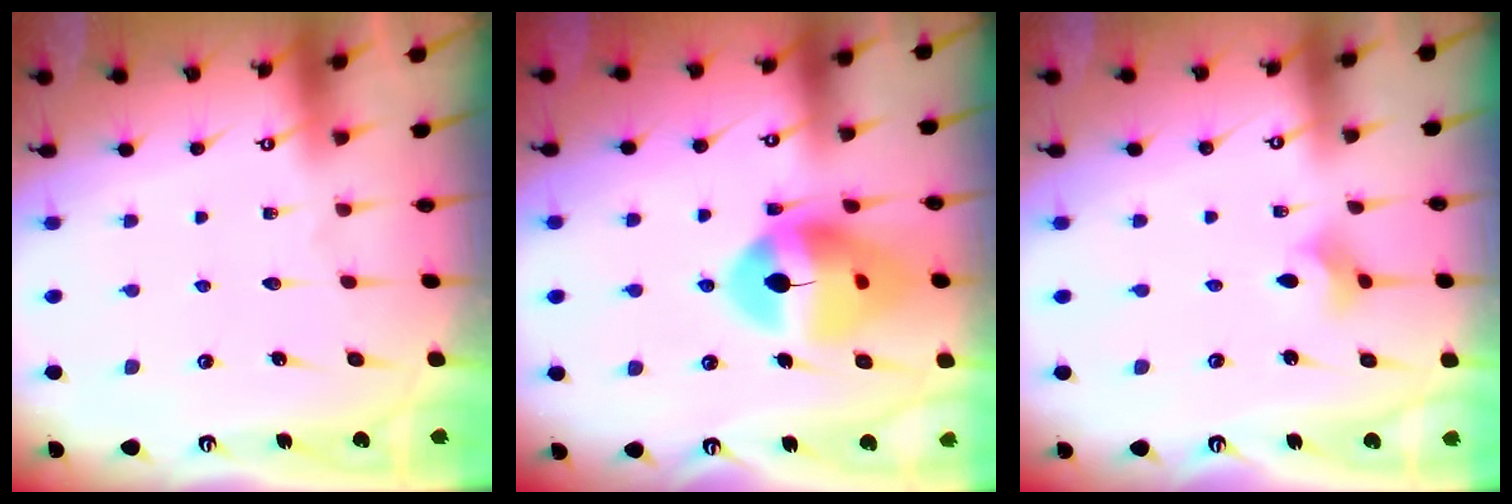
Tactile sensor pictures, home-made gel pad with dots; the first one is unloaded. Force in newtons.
{"total": 16.6, "press": 16.5, "slide": 1.9}
{"total": 3.6, "press": 3.6, "slide": 0.4}